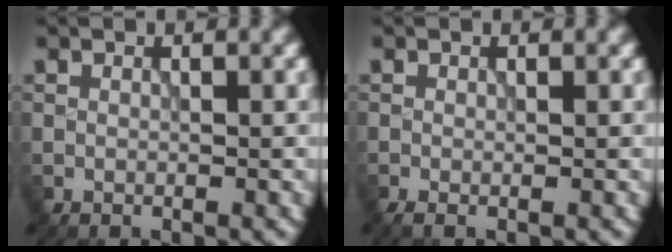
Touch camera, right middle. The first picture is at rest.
{"total": 0.7, "force": [-0.4, 0.2, 0.6], "torque": [-0.014, -0.006, -0.008]}